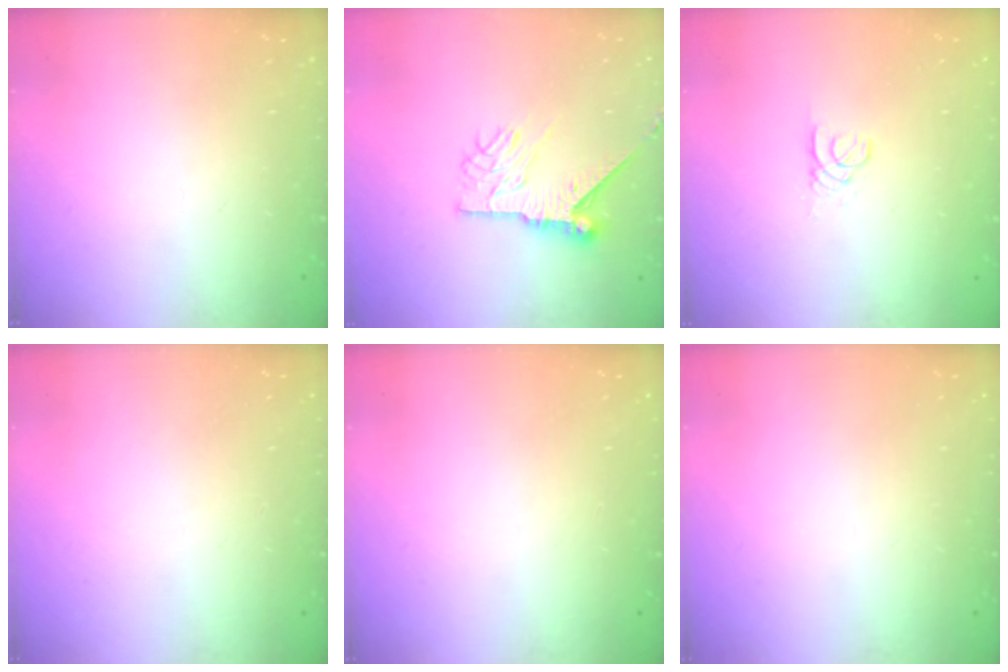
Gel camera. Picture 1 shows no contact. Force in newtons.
{"total": 10.2, "press": 10.2, "slide": 0.5}
{"total": 1.8, "press": 1.8, "slide": 0.2}
{"total": 0.0}
{"total": 0.0}
{"total": 0.0}